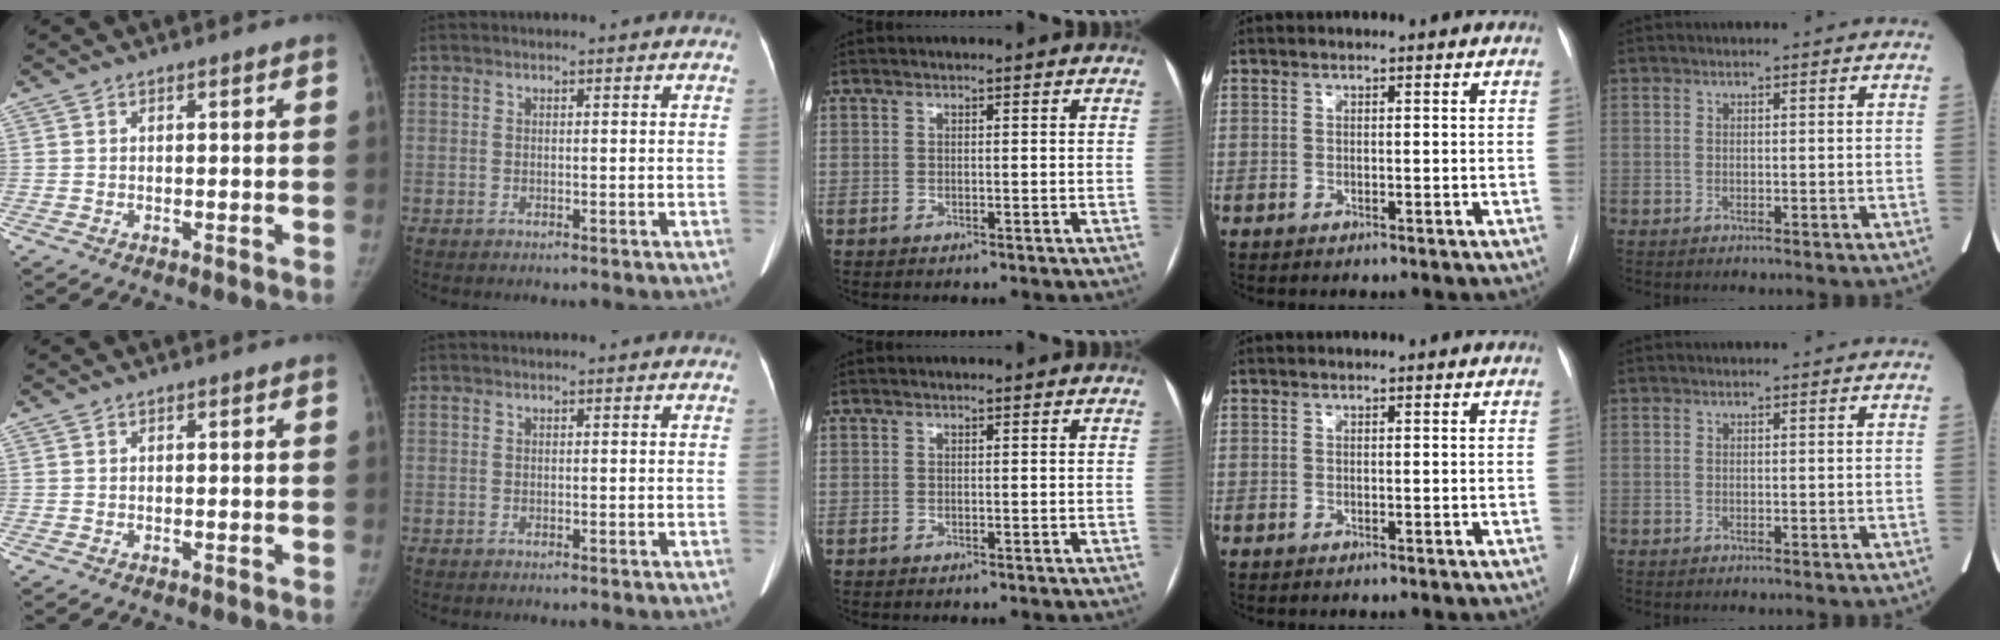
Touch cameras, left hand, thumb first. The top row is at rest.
{}